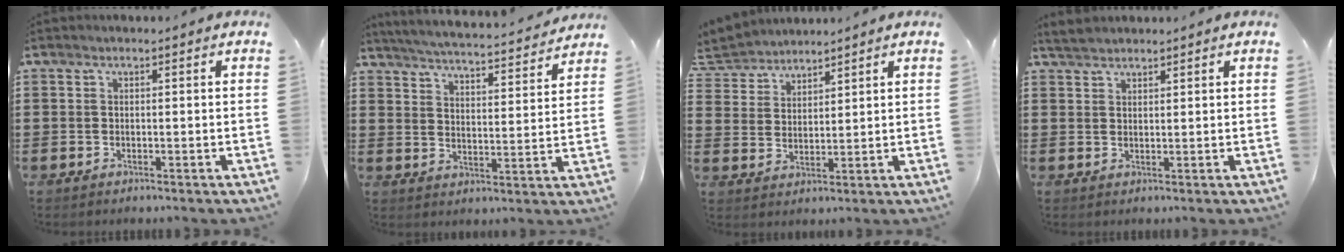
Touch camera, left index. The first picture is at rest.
{"total": 4.2, "force": [4.1, -0.5, 0.9], "torque": [-0.039, -0.038, 0.064]}
{"total": 4.3, "force": [4.0, 1.5, -0.5], "torque": [-0.016, -0.018, 0.073]}
{"total": 2.3, "force": [2.2, 0.6, 0.6], "torque": [-0.019, 0.004, 0.043]}